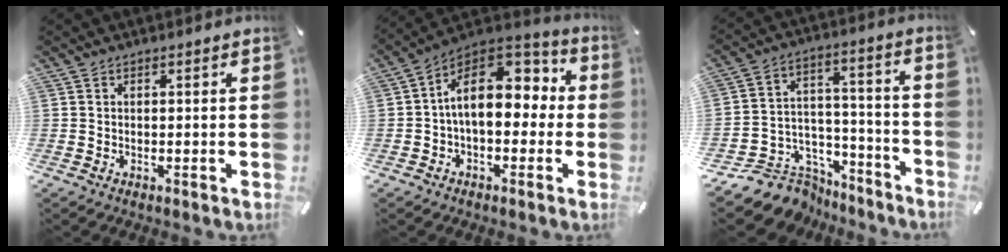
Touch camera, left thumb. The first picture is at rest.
{"total": 14.8, "force": [2.6, 9.8, 10.9], "torque": [-0.173, -0.009, 0.045]}
{"total": 12.1, "force": [-6.9, 9.3, 3.4], "torque": [-0.053, 0.034, -0.108]}